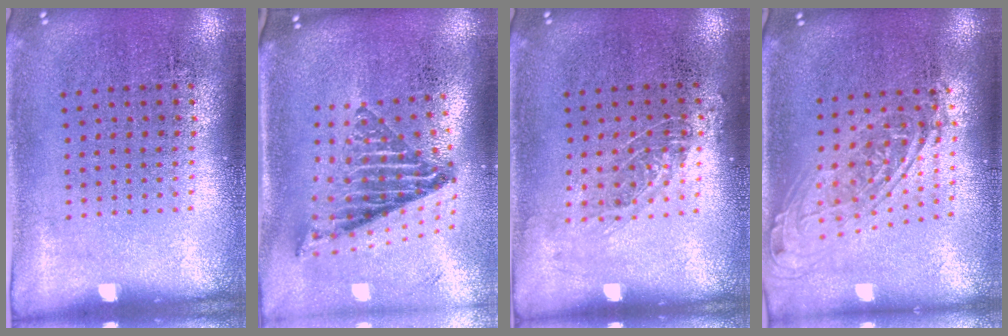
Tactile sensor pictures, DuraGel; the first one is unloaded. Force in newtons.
{"total": 1.9, "press": 1.3, "slide": 1.5}
{"total": 0.9, "press": 0.8, "slide": 0.4}
{"total": 1.8, "press": 1.4, "slide": 1.2}